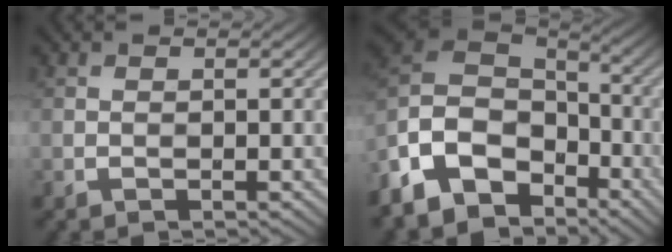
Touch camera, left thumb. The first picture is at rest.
{"total": 14.7, "force": [-8.4, 9.8, 7.1], "torque": [-0.227, -0.013, -0.147]}